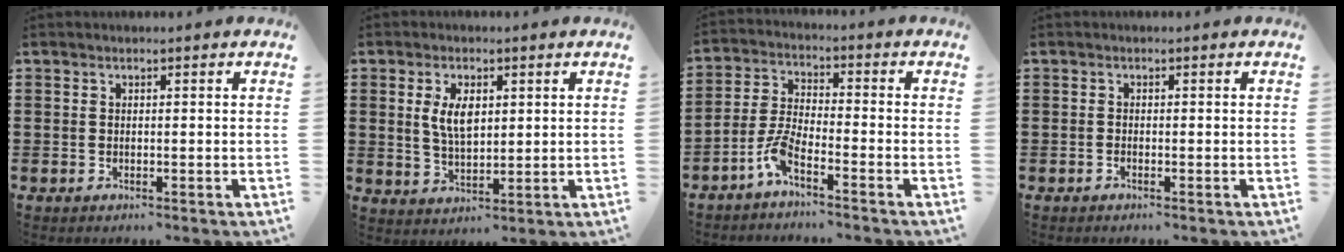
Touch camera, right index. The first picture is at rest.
{"total": 5.4, "force": [1.4, 2.6, 4.5], "torque": [-0.087, 0.005, 0.021]}
{"total": 5.3, "force": [-4.2, 0.6, 3.2], "torque": [-0.098, -0.017, -0.090]}
{"total": 0.7, "force": [-0.6, 0.0, 0.3], "torque": [-0.007, -0.005, -0.012]}